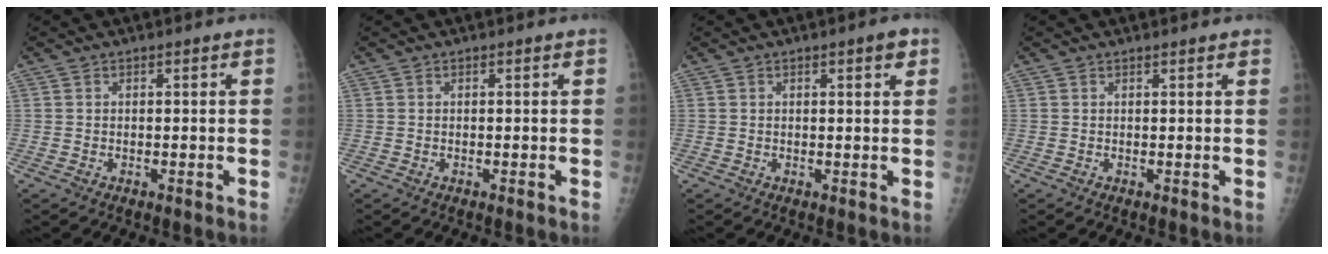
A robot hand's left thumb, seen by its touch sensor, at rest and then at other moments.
{"total": 0.0}
{"total": 2.6, "force": [1.2, 0.9, 2.2], "torque": [-0.023, -0.001, 0.012]}
{"total": 0.8, "force": [0.6, 0.2, 0.5], "torque": [-0.007, 0.000, 0.007]}